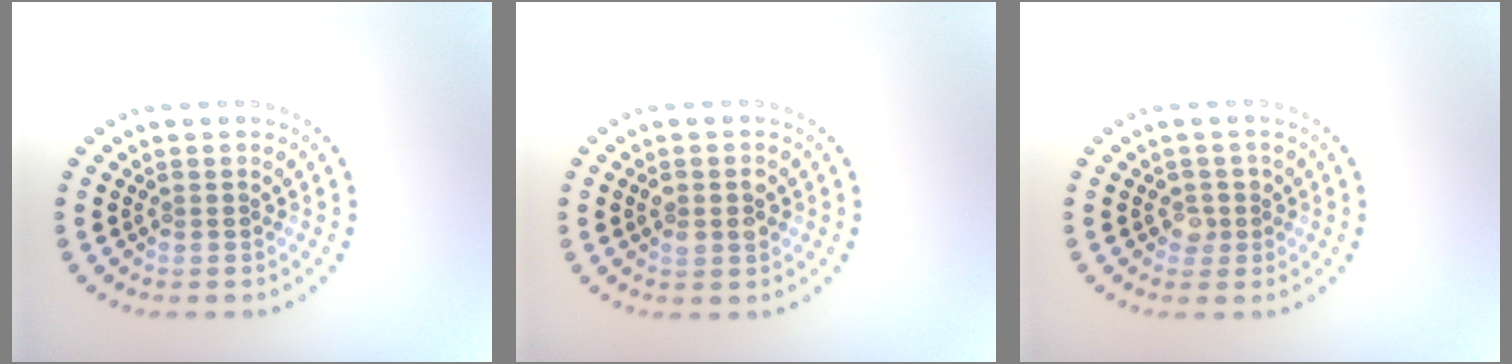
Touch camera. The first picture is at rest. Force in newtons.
{"total": 2.3, "press": 2.3, "slide": 0.2}
{"total": 1.6, "press": 1.3, "slide": 0.9}